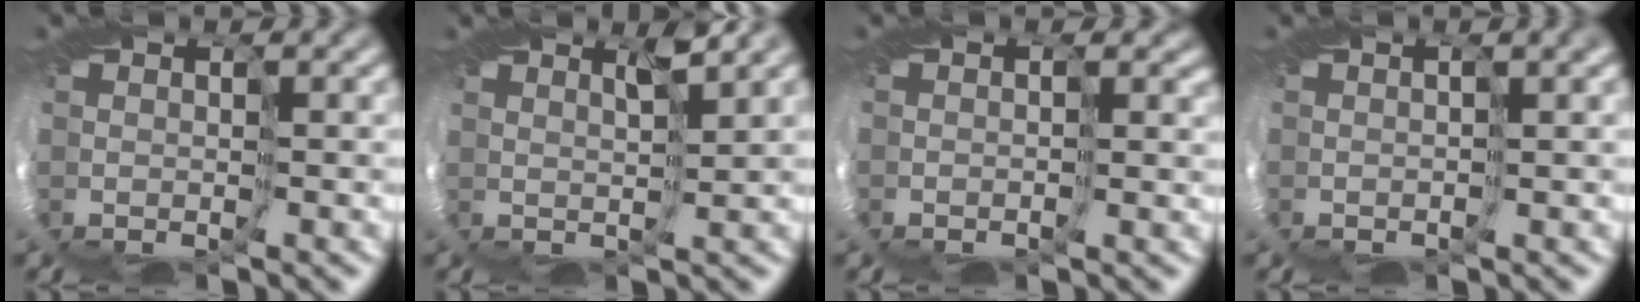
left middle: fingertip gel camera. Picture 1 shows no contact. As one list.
[{"total": 1.4, "force": [1.2, -0.6, 0.1], "torque": [-0.003, 0.004, 0.014]}, {"total": 1.2, "force": [0.3, 1.0, 0.7], "torque": [-0.007, 0.002, 0.005]}, {"total": 0.9, "force": [0.1, 0.2, 0.8], "torque": [-0.002, 0.008, 0.002]}]